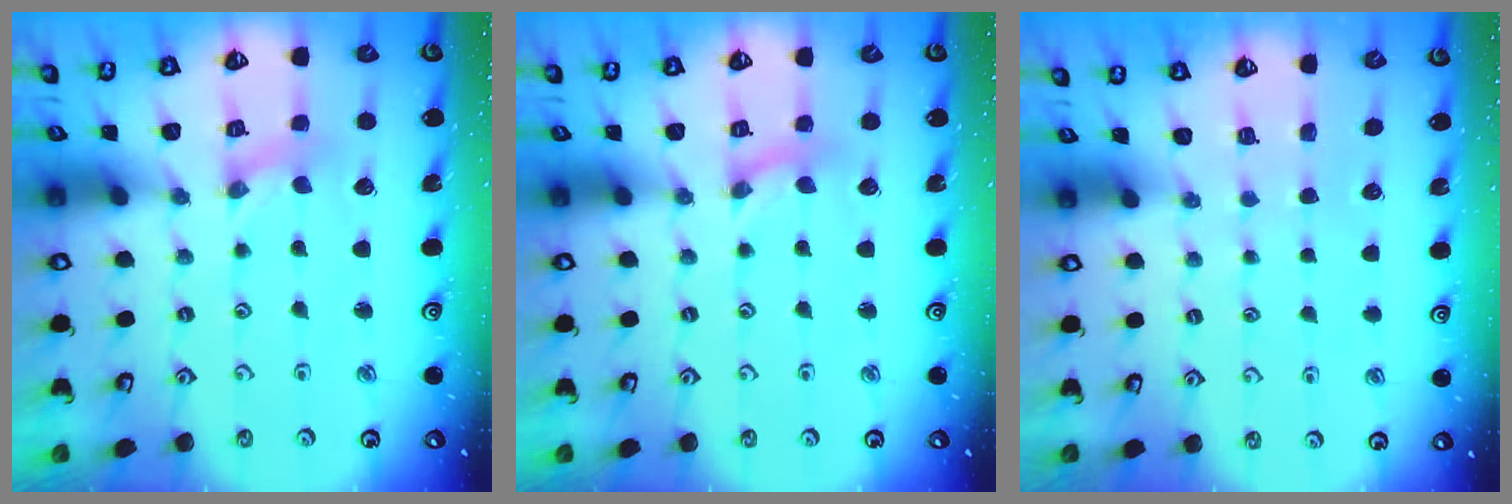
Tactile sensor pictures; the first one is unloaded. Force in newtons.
{"total": 0.0}
{"total": 0.0}